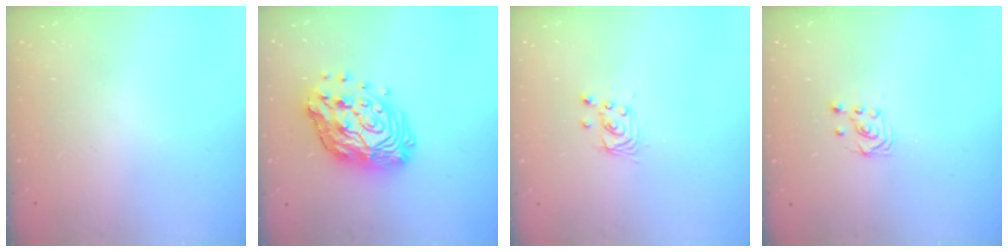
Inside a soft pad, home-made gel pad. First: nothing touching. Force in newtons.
{"total": 18.3, "press": 18.2, "slide": 1.8}
{"total": 2.8, "press": 2.8, "slide": 0.2}
{"total": 2.7, "press": 2.4, "slide": 1.3}